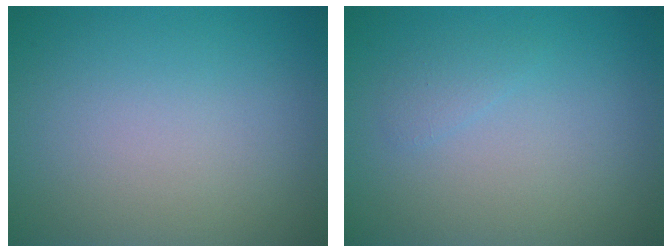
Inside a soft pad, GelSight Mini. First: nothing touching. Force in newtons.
{"total": 0.9, "press": 0.9, "slide": 0.1}